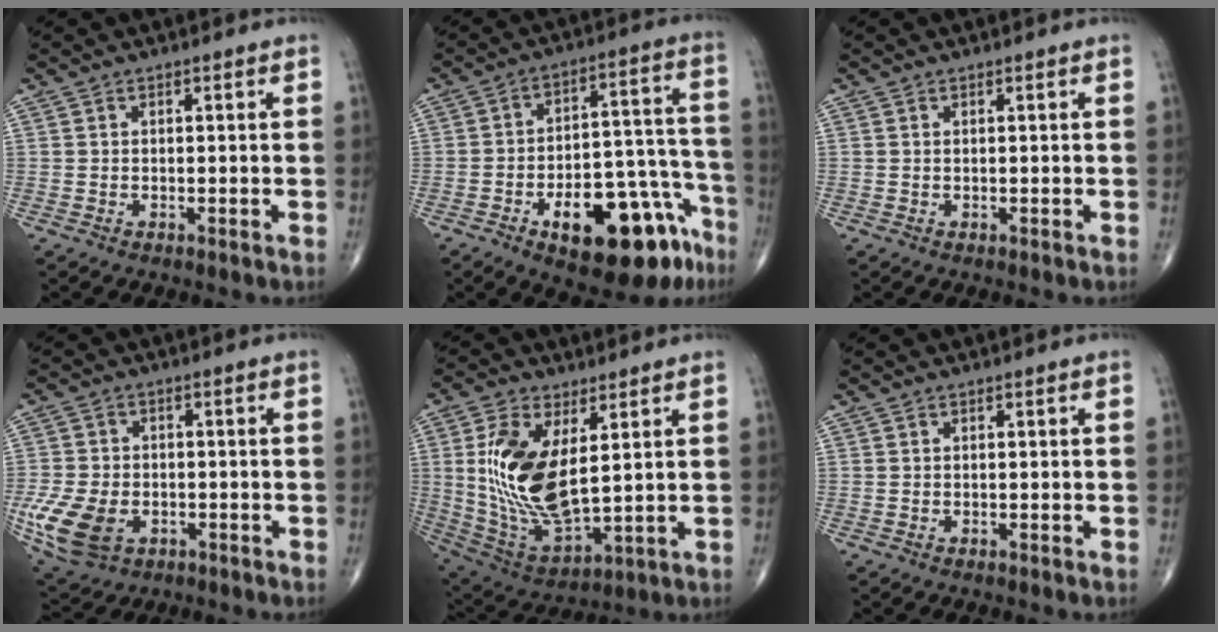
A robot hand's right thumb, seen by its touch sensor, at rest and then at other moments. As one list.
[{"total": 21.2, "force": [-11.7, 9.0, 15.2], "torque": [-0.149, 0.096, -0.157]}, {"total": 0.0}, {"total": 11.7, "force": [-3.8, 8.0, 7.7], "torque": [-0.164, 0.001, -0.061]}, {"total": 17.4, "force": [3.4, 8.2, 15.0], "torque": [-0.292, -0.023, 0.079]}, {"total": 0.0}]